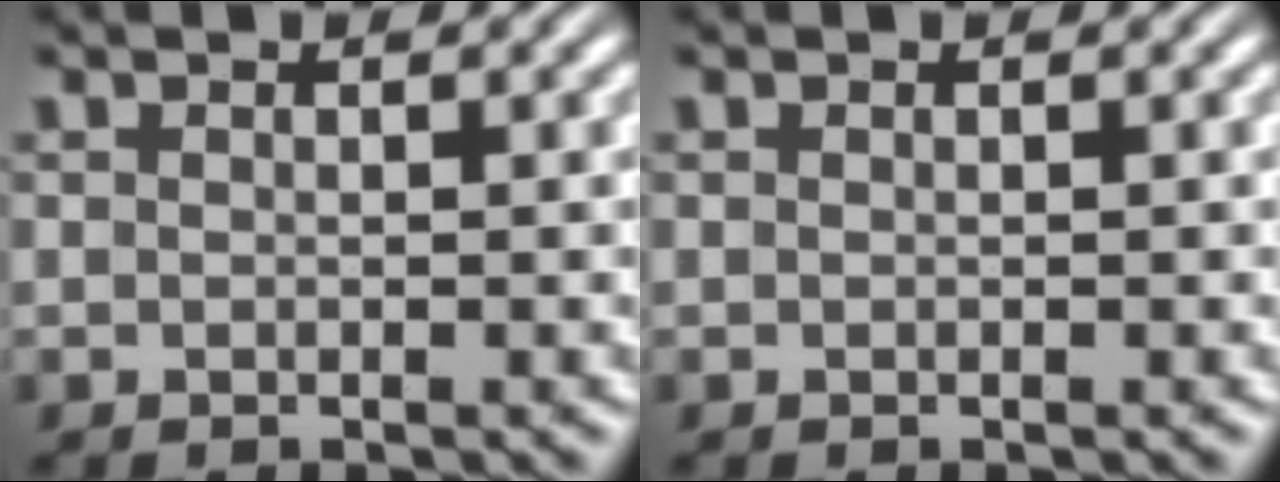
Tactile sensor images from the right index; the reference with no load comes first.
{"total": 0.0}